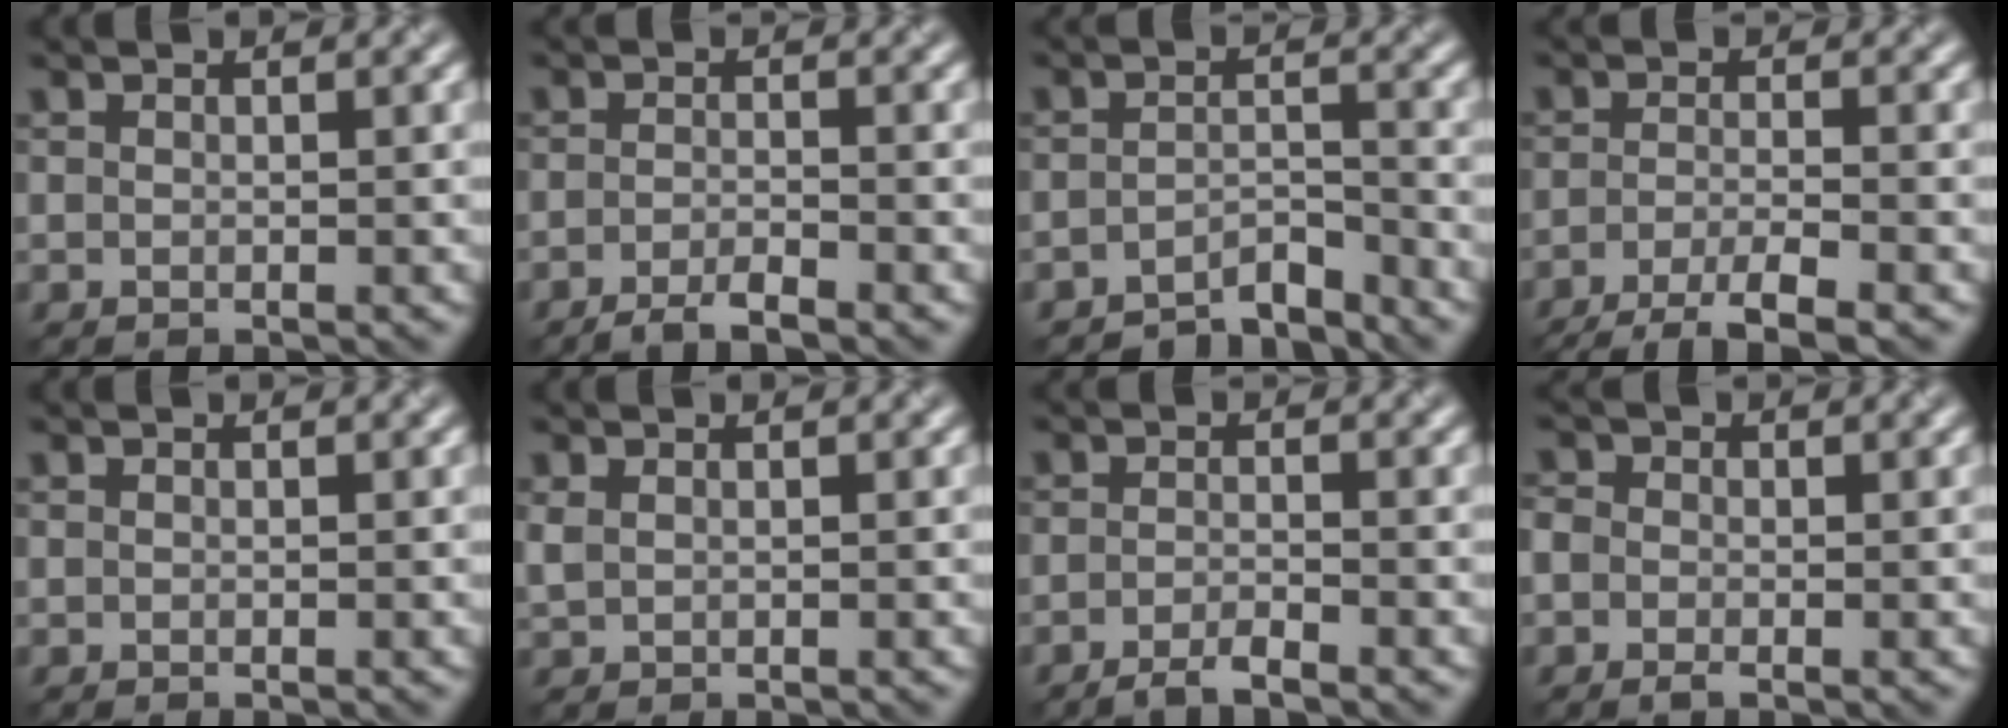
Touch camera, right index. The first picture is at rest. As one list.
[{"total": 2.4, "force": [-1.8, 0.5, 1.5], "torque": [-0.024, 0.000, -0.040]}, {"total": 3.7, "force": [-3.6, 0.7, 1.0], "torque": [-0.011, 0.004, -0.067]}, {"total": 5.0, "force": [-3.5, 1.1, 3.5], "torque": [-0.056, -0.003, -0.068]}, {"total": 0.0}, {"total": 1.0, "force": [0.5, 0.6, 0.7], "torque": [-0.019, 0.001, 0.014]}, {"total": 2.1, "force": [-1.6, 0.4, 1.3], "torque": [-0.021, 0.001, -0.036]}, {"total": 1.7, "force": [-0.8, 1.2, 0.8], "torque": [-0.013, -0.004, -0.019]}]